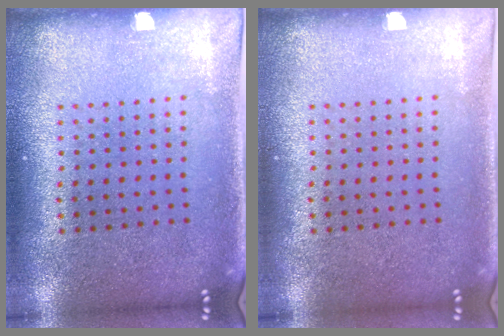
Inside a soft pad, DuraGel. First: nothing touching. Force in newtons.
{"total": 0.0}